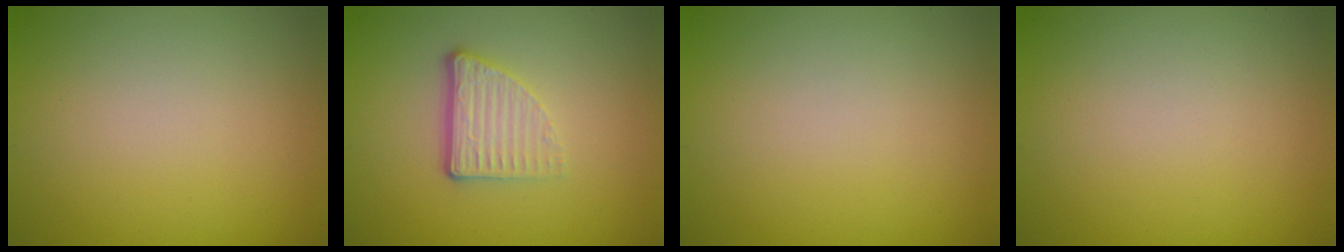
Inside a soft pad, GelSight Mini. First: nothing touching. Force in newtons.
{"total": 3.7, "press": 2.5, "slide": 2.7}
{"total": 0.0}
{"total": 0.0}